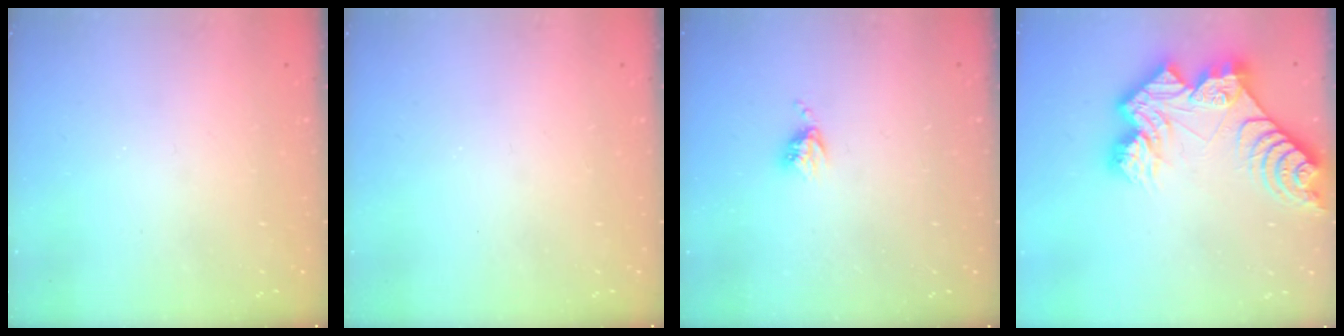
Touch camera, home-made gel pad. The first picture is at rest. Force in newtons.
{"total": 0.0}
{"total": 3.6, "press": 3.6, "slide": 0.5}
{"total": 16.9, "press": 16.8, "slide": 1.8}